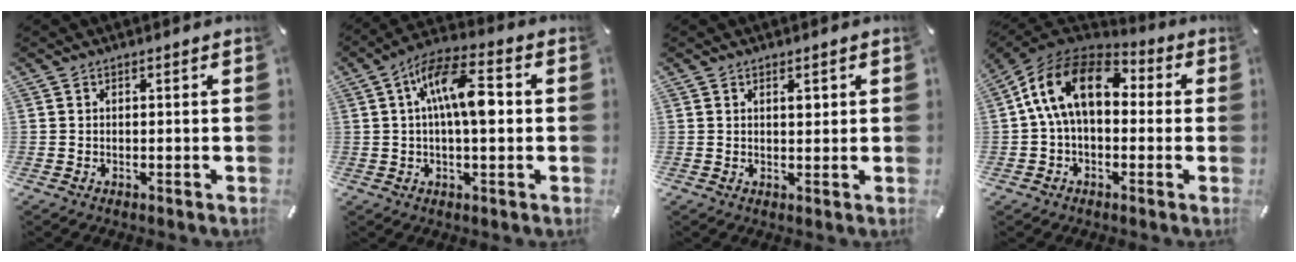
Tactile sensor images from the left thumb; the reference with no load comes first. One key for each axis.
{"total": 12.9, "fx": 1.4, "fy": 5.2, "fz": 11.7, "tx": -0.200, "ty": 0.003, "tz": 0.020}
{"total": 2.0, "fx": 0.8, "fy": 1.1, "fz": 1.6, "tx": -0.017, "ty": -0.004, "tz": 0.009}
{"total": 15.3, "fx": 2.0, "fy": 9.9, "fz": 11.5, "tx": -0.237, "ty": 0.017, "tz": 0.030}